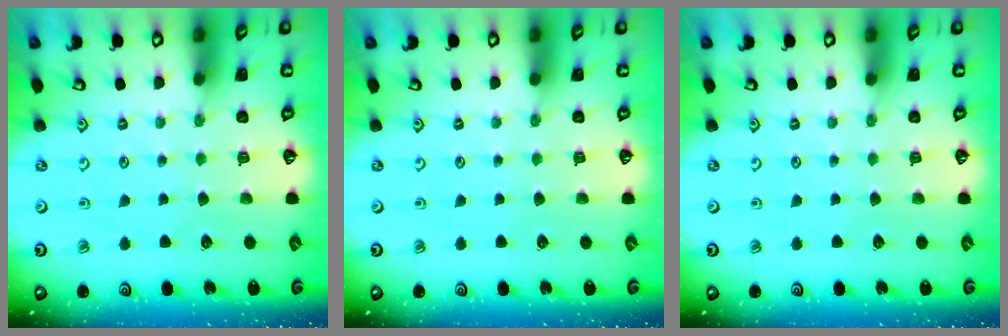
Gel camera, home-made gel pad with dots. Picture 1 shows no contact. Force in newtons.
{"total": 0.0}
{"total": 0.0}